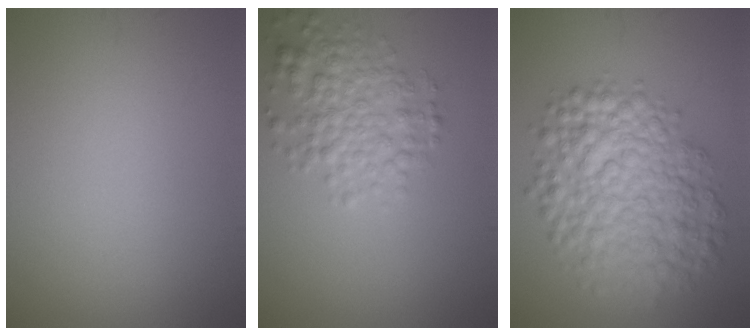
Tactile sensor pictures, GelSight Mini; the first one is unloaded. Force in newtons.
{"total": 4.2, "press": 4.2, "slide": 0.1}
{"total": 9.0, "press": 9.0, "slide": 0.2}